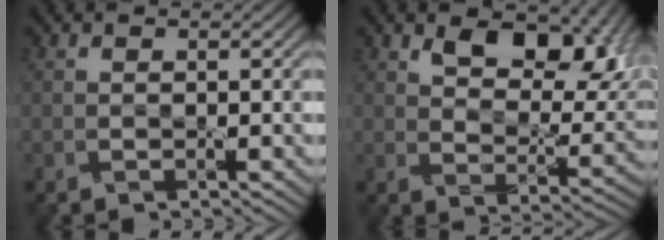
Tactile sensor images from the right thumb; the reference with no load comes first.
{"total": 11.7, "force": [5.9, 6.2, 8.1], "torque": [-0.121, -0.013, 0.097]}